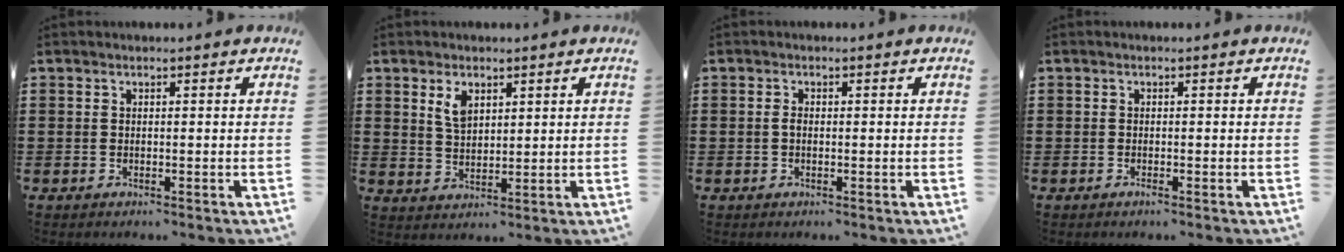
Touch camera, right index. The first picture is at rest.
{"total": 3.8, "force": [2.2, 2.1, 2.4], "torque": [-0.054, 0.006, 0.039]}
{"total": 1.1, "force": [-0.1, 0.6, 0.9], "torque": [-0.020, 0.002, -0.003]}
{"total": 0.5, "force": [-0.5, -0.1, 0.3], "torque": [-0.006, -0.005, -0.008]}